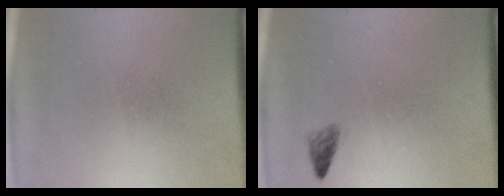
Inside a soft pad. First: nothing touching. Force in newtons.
{"total": 1.1}